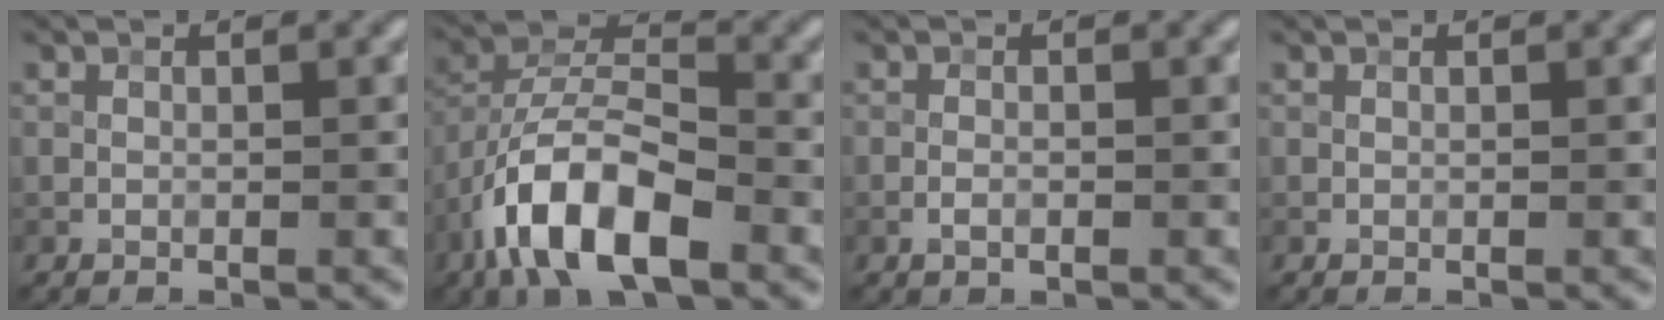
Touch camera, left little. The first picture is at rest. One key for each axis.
{"total": 9.4, "fx": -4.6, "fy": 4.2, "fz": 7.1, "tx": -0.124, "ty": 0.013, "tz": -0.089}
{"total": 1.1, "fx": -0.4, "fy": 0.5, "fz": 0.9, "tx": -0.017, "ty": 0.001, "tz": -0.009}
{"total": 0.0}